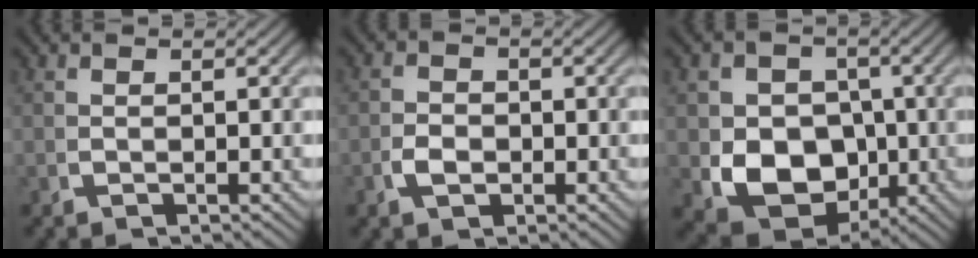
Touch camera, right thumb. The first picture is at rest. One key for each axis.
{"total": 1.6, "fx": -0.6, "fy": 1.2, "fz": 1.0, "tx": -0.015, "ty": -0.002, "tz": -0.008}
{"total": 11.4, "fx": -1.2, "fy": 9.0, "fz": 6.8, "tx": -0.144, "ty": -0.052, "tz": 0.003}